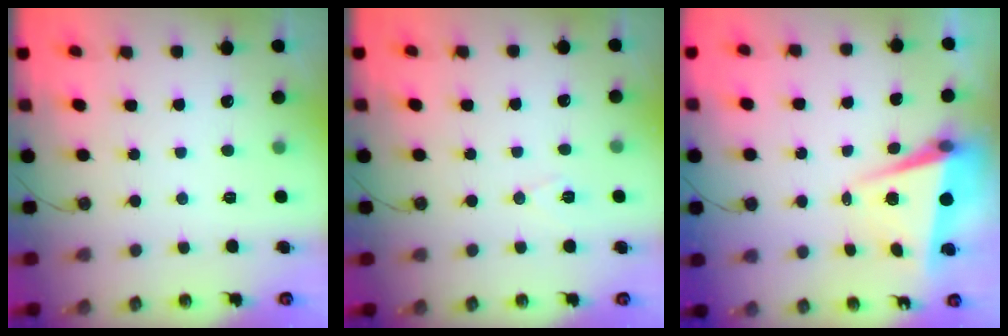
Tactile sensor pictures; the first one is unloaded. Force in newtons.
{"total": 5.9, "press": 3.9, "slide": 4.4}
{"total": 6.3, "press": 4.6, "slide": 4.2}